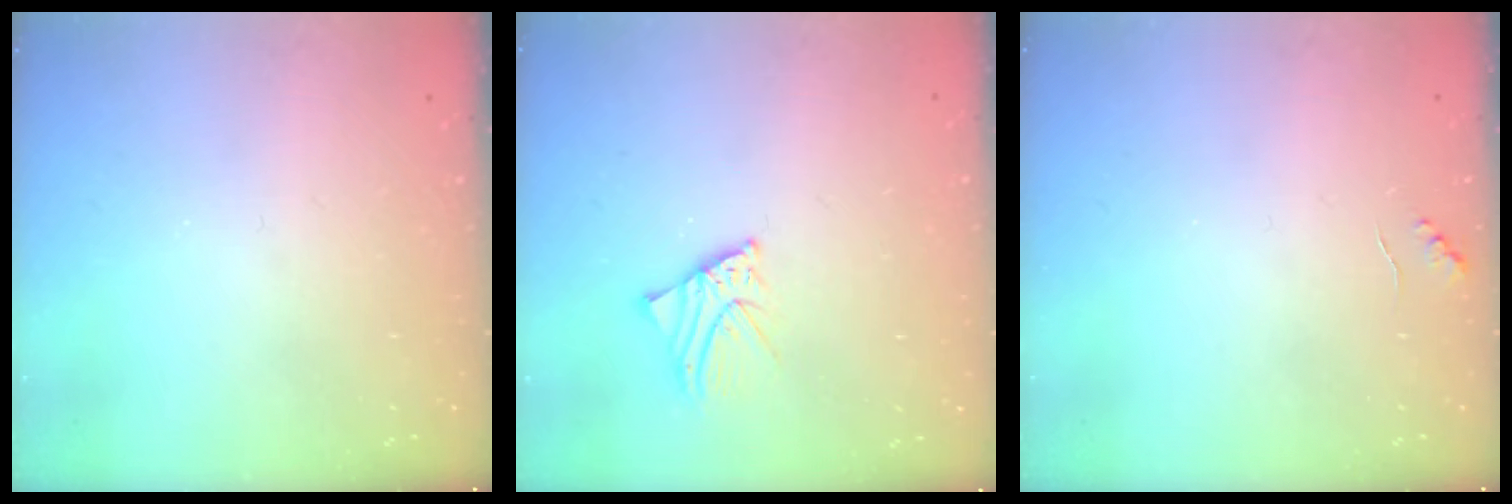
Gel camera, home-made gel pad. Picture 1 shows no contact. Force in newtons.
{"total": 2.3, "press": 2.3, "slide": 0.3}
{"total": 4.2, "press": 4.1, "slide": 0.7}